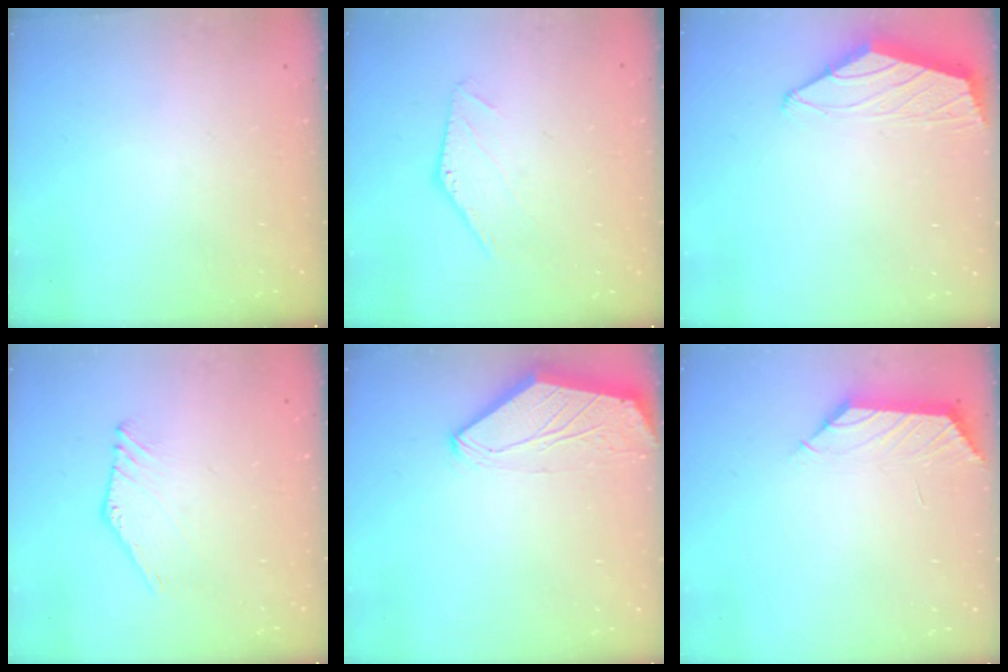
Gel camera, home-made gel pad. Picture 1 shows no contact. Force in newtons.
{"total": 0.0}
{"total": 1.4, "press": 1.3, "slide": 0.5}
{"total": 2.1, "press": 2.1, "slide": 0.1}
{"total": 0.0}
{"total": 2.9, "press": 2.9, "slide": 0.5}